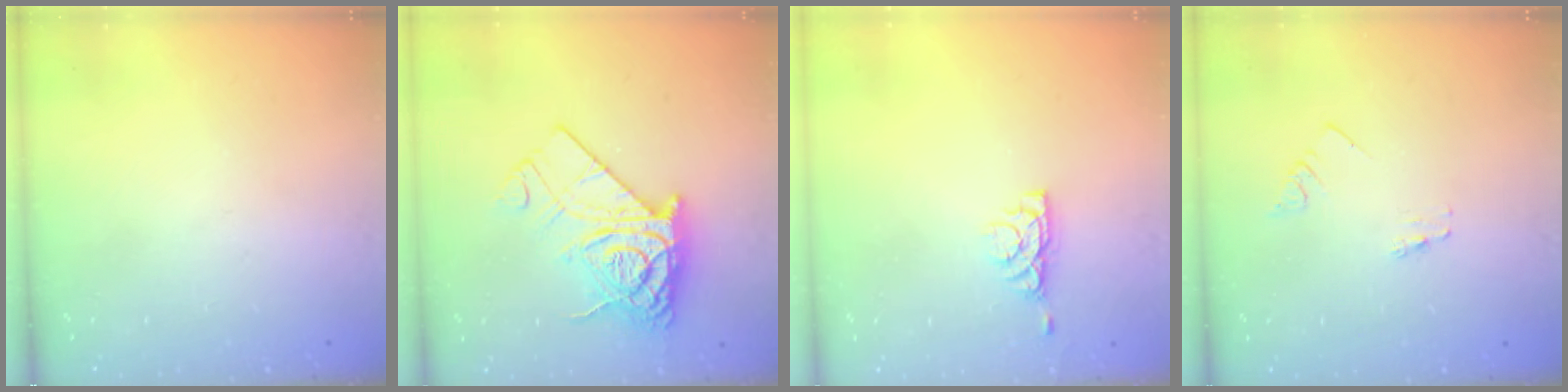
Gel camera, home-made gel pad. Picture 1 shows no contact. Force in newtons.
{"total": 12.9, "press": 12.8, "slide": 1.1}
{"total": 5.0, "press": 4.9, "slide": 0.9}
{"total": 0.0}